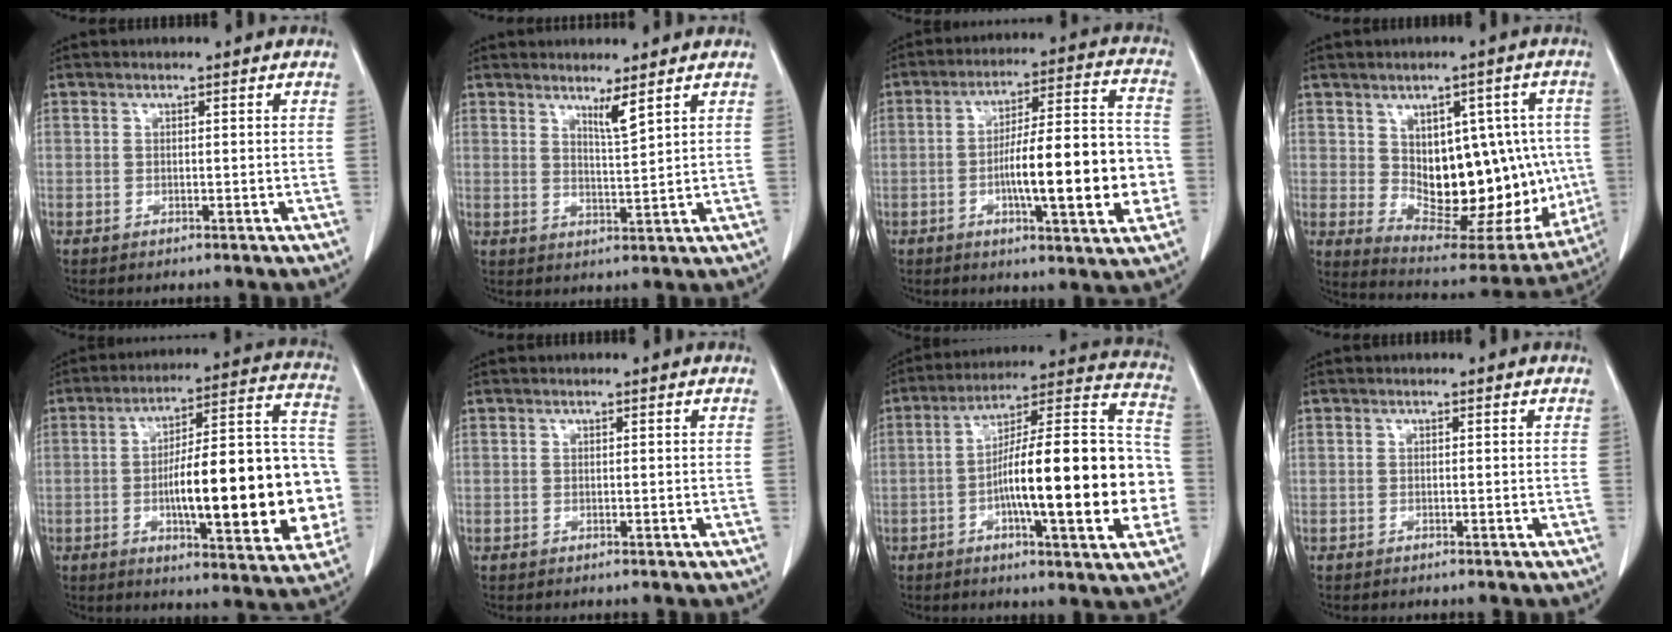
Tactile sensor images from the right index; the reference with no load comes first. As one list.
[{"total": 2.9, "force": [2.1, -0.4, 2.0], "torque": [-0.037, -0.016, 0.042]}, {"total": 17.0, "force": [-3.4, 2.7, 16.5], "torque": [-0.255, 0.018, -0.046]}, {"total": 19.4, "force": [-0.3, 9.7, 16.8], "torque": [-0.229, 0.007, 0.031]}, {"total": 23.0, "force": [-3.9, 5.2, 22.0], "torque": [-0.260, 0.036, -0.042]}, {"total": 0.0}, {"total": 22.7, "force": [-4.2, 3.4, 22.0], "torque": [-0.297, 0.028, -0.061]}, {"total": 0.0}]